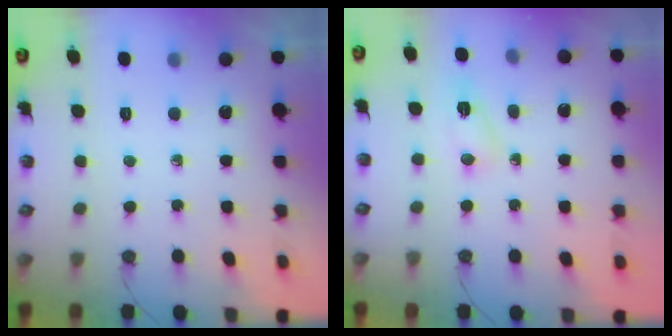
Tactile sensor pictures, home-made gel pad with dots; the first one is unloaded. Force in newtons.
{"total": 2.9, "press": 2.8, "slide": 0.6}